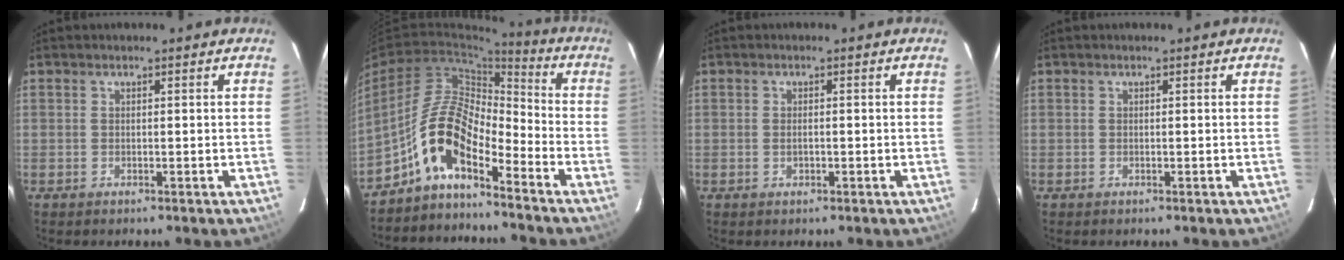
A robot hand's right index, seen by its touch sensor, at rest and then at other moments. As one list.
[{"total": 10.5, "force": [-6.7, 3.6, 7.1], "torque": [-0.142, 0.017, -0.136]}, {"total": 1.2, "force": [-0.3, 0.7, 0.9], "torque": [-0.018, 0.002, -0.005]}, {"total": 0.0}]